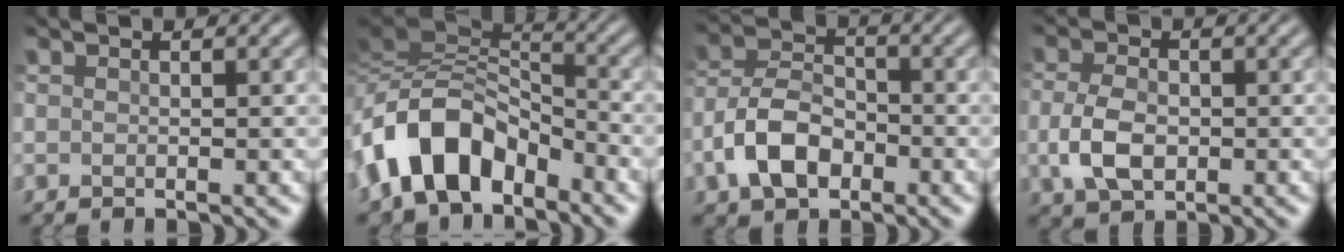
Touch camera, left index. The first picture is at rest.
{"total": 9.4, "force": [-5.0, 5.4, 5.9], "torque": [-0.102, 0.010, -0.106]}
{"total": 5.8, "force": [-2.5, 3.7, 3.7], "torque": [-0.072, 0.004, -0.055]}
{"total": 4.4, "force": [-0.7, 2.9, 3.2], "torque": [-0.071, -0.005, -0.016]}